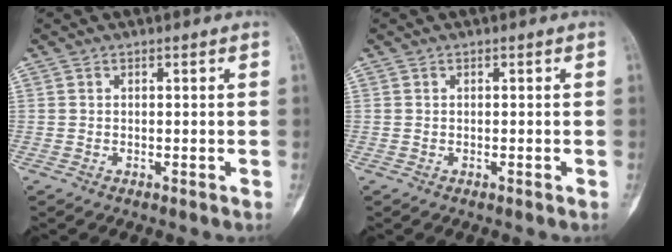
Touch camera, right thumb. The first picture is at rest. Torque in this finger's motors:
{"motor_torque": [-0.17, 0.13, -0.10, 0.05, -0.05]}